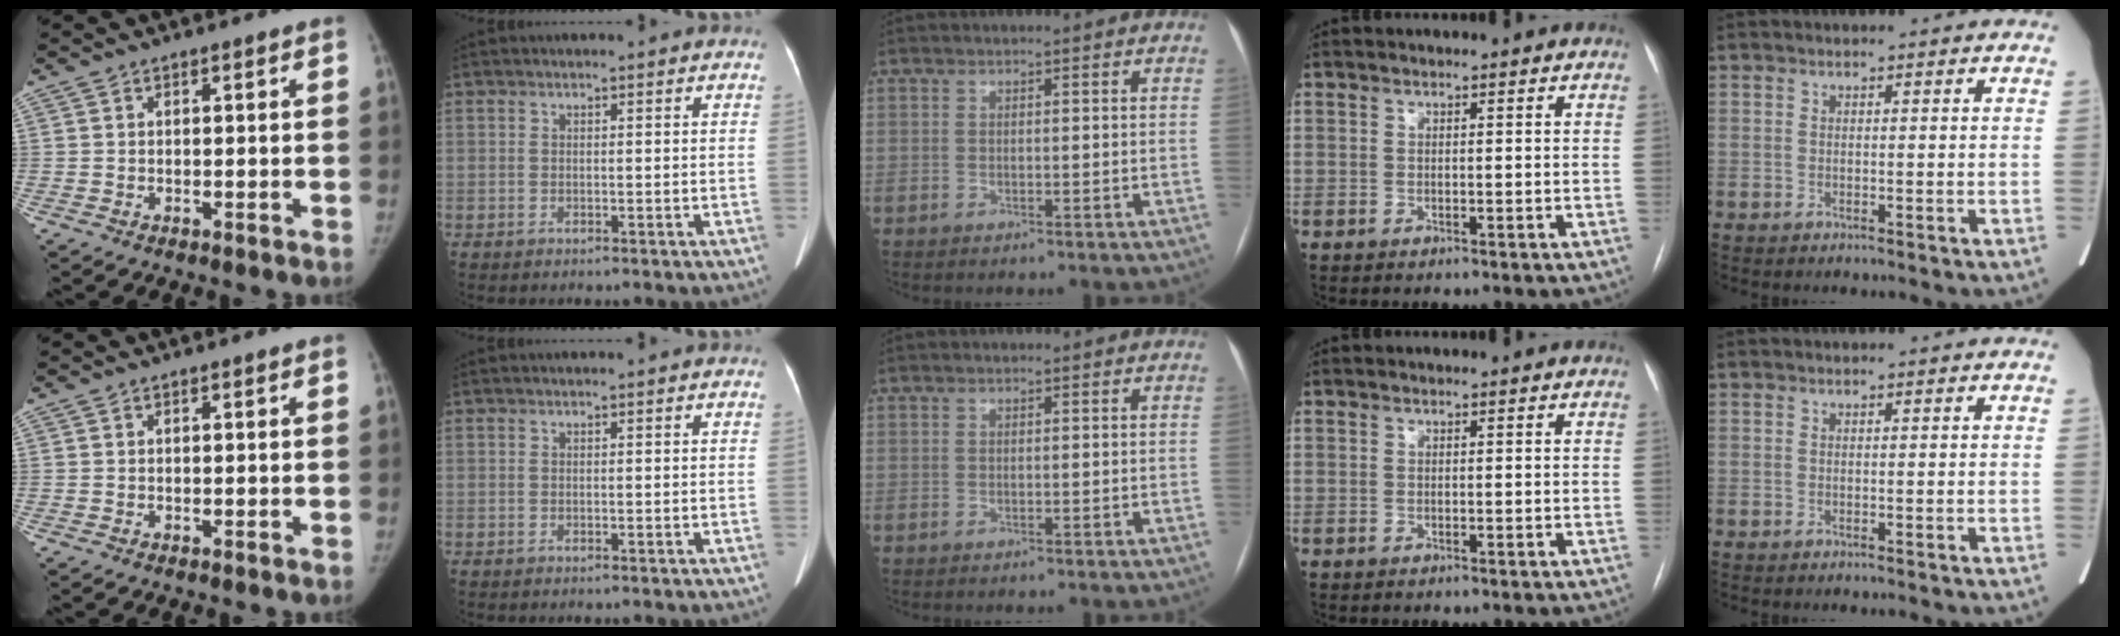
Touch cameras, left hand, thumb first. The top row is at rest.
{}